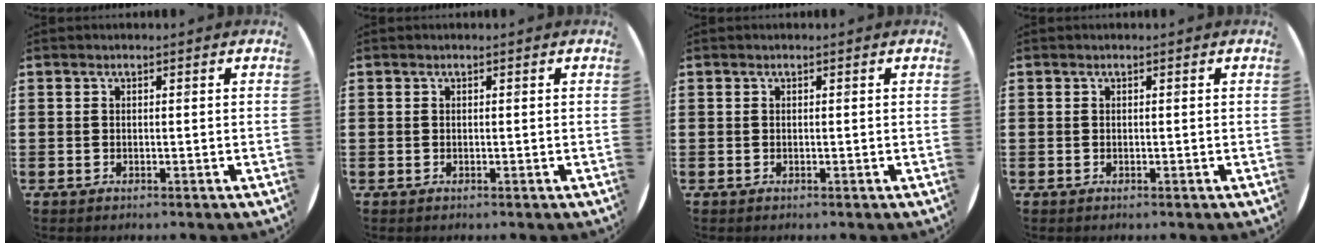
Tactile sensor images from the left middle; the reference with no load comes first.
{"total": 0.0}
{"total": 0.0}
{"total": 0.0}